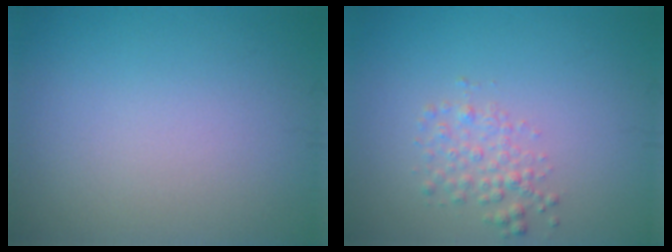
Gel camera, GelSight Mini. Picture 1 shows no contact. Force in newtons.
{"total": 2.0, "press": 2.0, "slide": 0.1}